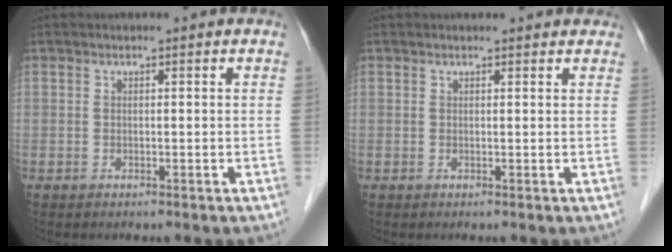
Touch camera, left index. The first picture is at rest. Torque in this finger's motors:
{"motor_torque": [0.10, -0.10, 0.04, 0.02]}